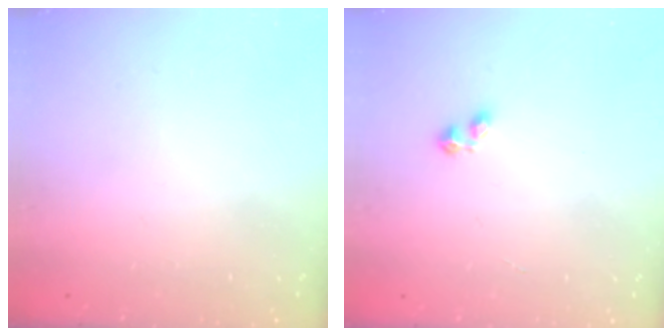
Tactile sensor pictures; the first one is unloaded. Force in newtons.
{"total": 1.8, "press": 1.7, "slide": 0.5}